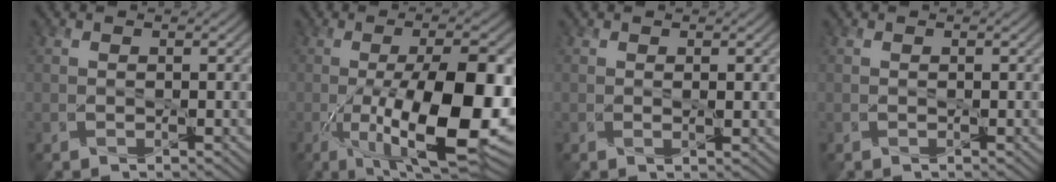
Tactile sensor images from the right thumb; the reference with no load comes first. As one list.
[{"total": 17.3, "force": [-3.9, 5.7, 15.9], "torque": [-0.234, -0.006, -0.058]}, {"total": 0.6, "force": [0.2, 0.1, 0.6], "torque": [-0.013, 0.003, 0.002]}, {"total": 0.0}]